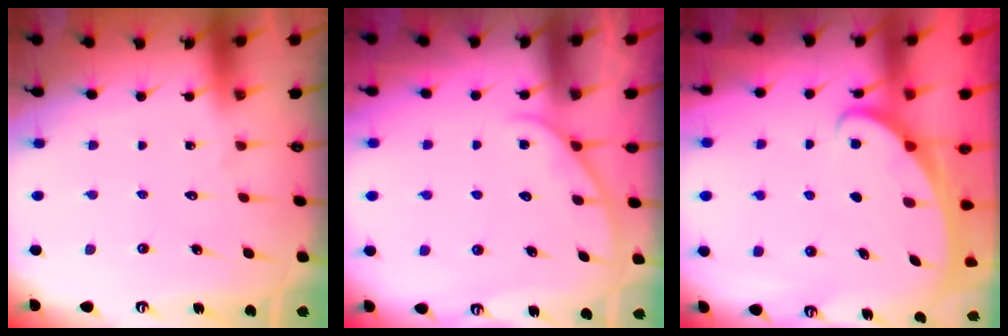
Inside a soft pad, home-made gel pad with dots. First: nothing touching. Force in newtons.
{"total": 2.7, "press": 2.7, "slide": 0.3}
{"total": 2.0, "press": 2.0, "slide": 0.3}